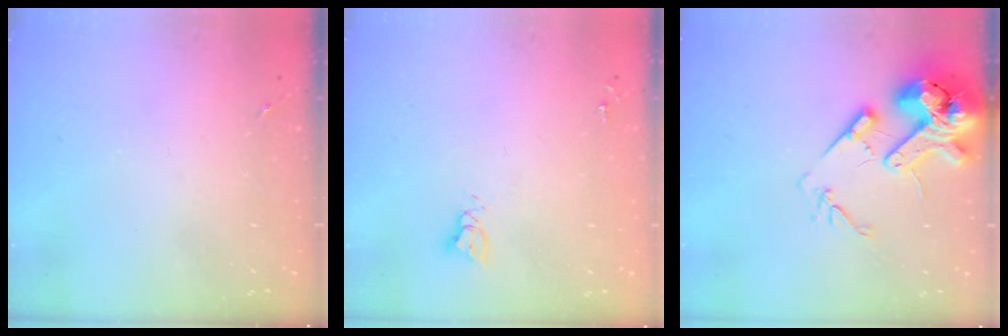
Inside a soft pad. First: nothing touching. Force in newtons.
{"total": 3.6, "press": 3.6, "slide": 0.4}
{"total": 16.8, "press": 16.6, "slide": 2.5}